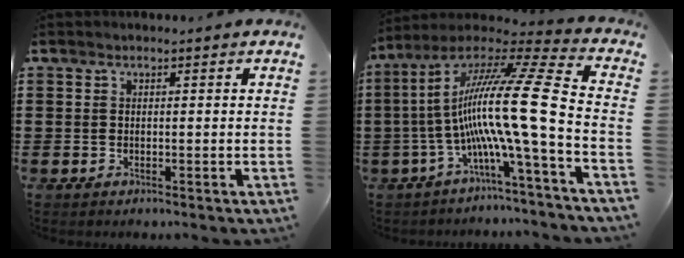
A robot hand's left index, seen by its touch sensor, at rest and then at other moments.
{"total": 16.4, "force": [-4.2, 1.5, 15.8], "torque": [-0.322, -0.010, -0.093]}